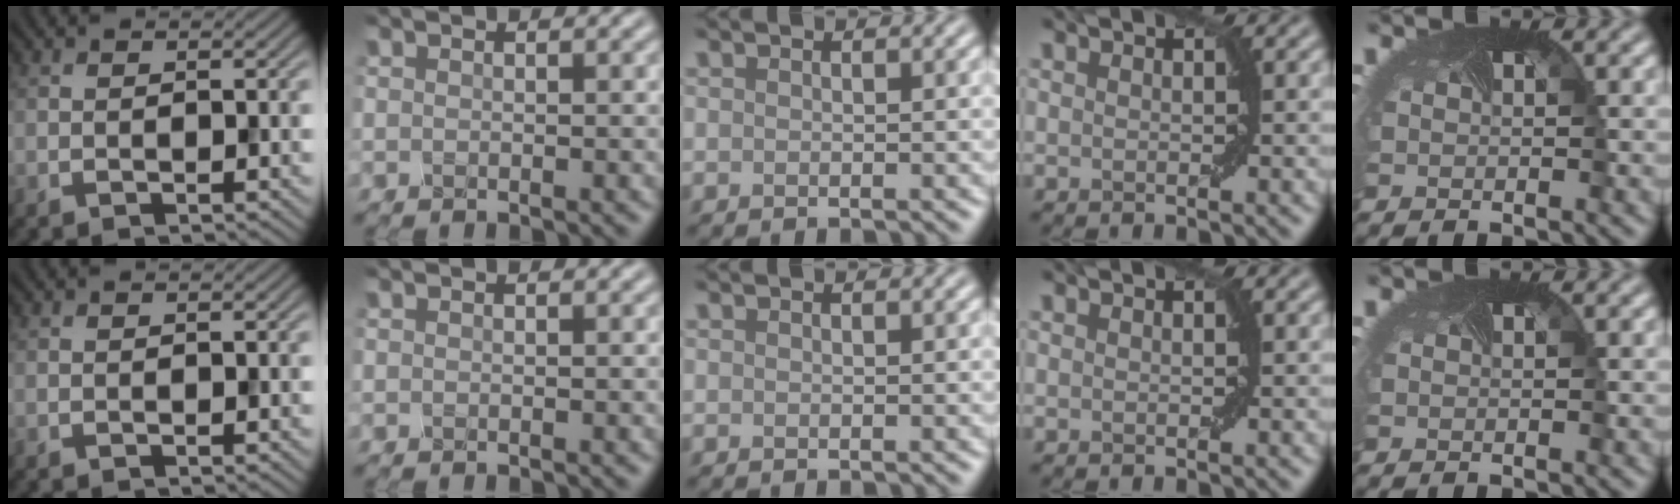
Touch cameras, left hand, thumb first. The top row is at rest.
{}